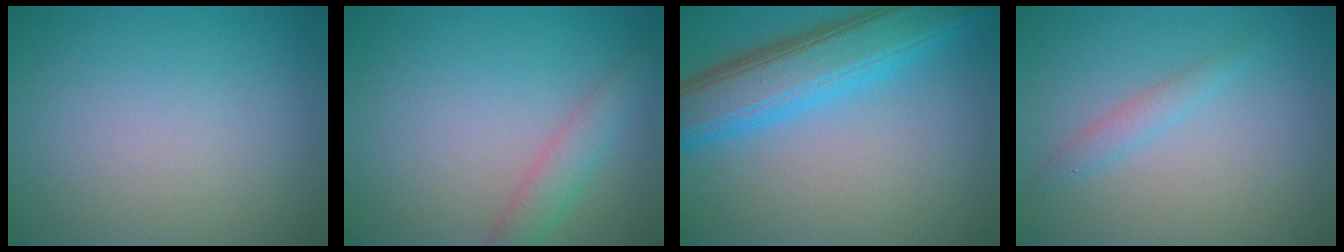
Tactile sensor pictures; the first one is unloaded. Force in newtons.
{"total": 2.5, "press": 2.5, "slide": 0.1}
{"total": 7.3, "press": 7.3, "slide": 0.3}
{"total": 1.4, "press": 1.4, "slide": 0.1}